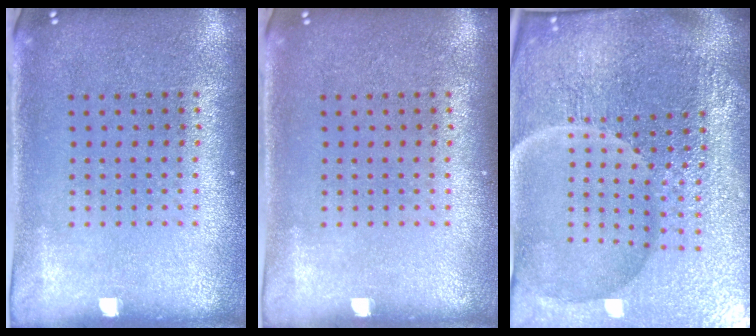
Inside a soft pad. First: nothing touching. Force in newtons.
{"total": 0.0}
{"total": 7.2, "press": 6.3, "slide": 3.5}